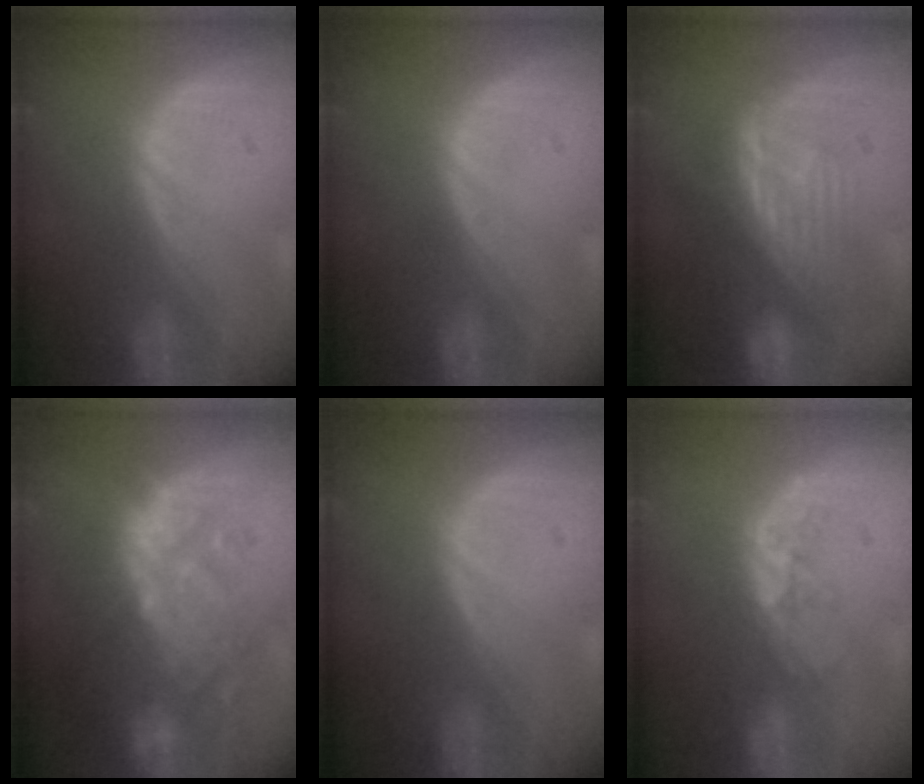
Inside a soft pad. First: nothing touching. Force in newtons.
{"total": 0.0}
{"total": 9.0, "press": 8.5, "slide": 3.0}
{"total": 10.8, "press": 10.0, "slide": 4.2}
{"total": 0.0}
{"total": 3.7, "press": 3.2, "slide": 1.9}